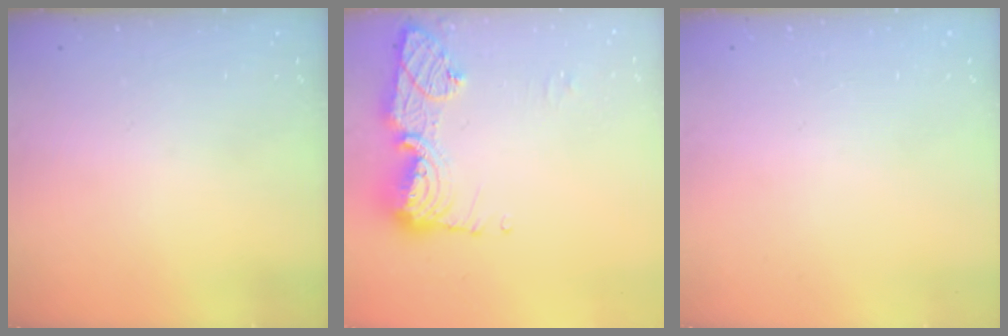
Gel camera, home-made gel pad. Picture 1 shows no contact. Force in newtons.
{"total": 13.4, "press": 13.4, "slide": 1.3}
{"total": 0.0}